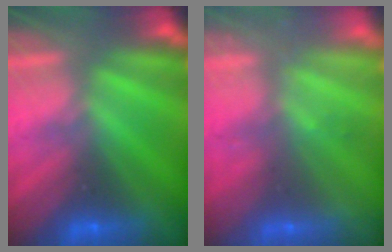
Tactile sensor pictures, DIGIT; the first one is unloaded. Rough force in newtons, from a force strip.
{"total": 2.3}